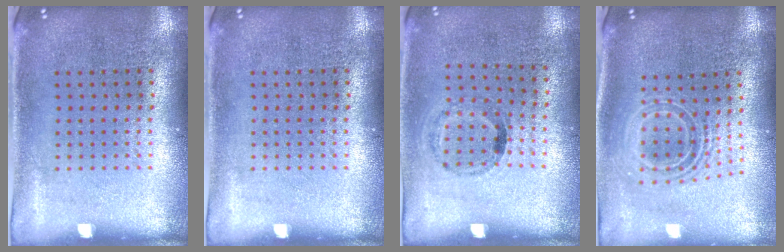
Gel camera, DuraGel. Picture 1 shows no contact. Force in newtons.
{"total": 0.0}
{"total": 1.1, "press": 0.7, "slide": 0.9}
{"total": 2.1, "press": 1.5, "slide": 1.4}